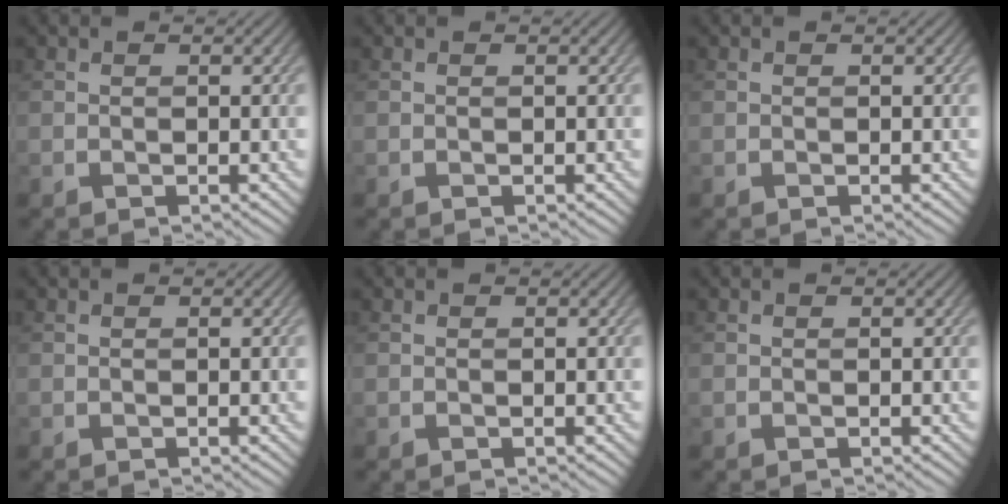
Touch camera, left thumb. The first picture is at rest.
{"total": 0.0}
{"total": 0.0}
{"total": 0.0}
{"total": 0.0}
{"total": 0.0}